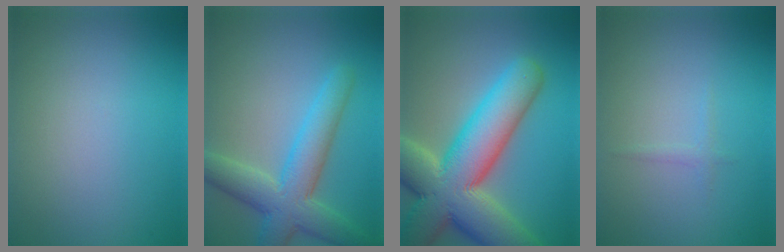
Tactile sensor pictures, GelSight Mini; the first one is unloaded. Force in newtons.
{"total": 6.3, "press": 6.3, "slide": 0.3}
{"total": 13.6, "press": 13.5, "slide": 1.3}
{"total": 0.6, "press": 0.6, "slide": 0.0}